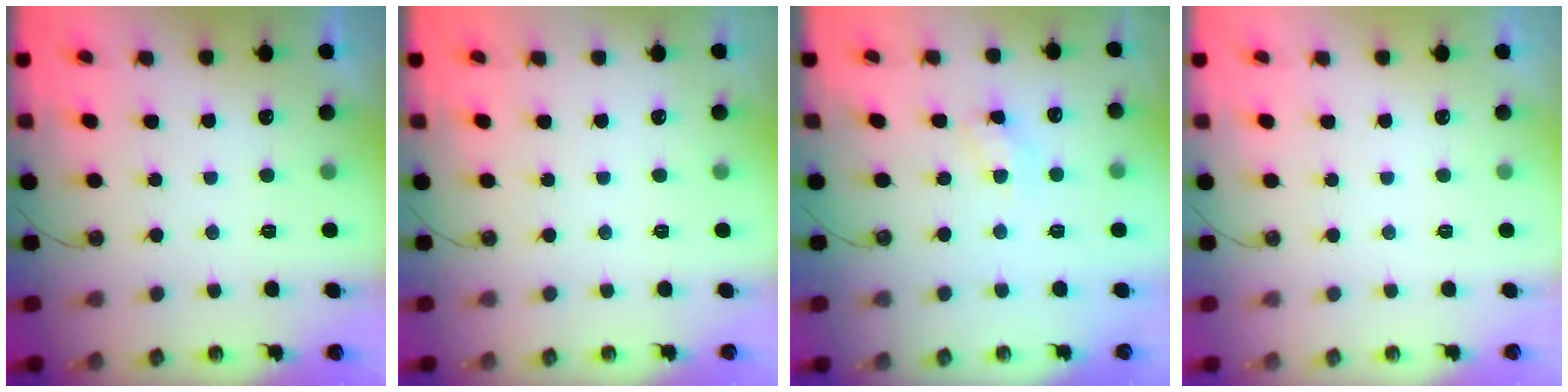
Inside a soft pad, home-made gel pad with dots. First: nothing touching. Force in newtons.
{"total": 0.0}
{"total": 4.3, "press": 4.3, "slide": 0.6}
{"total": 0.0}